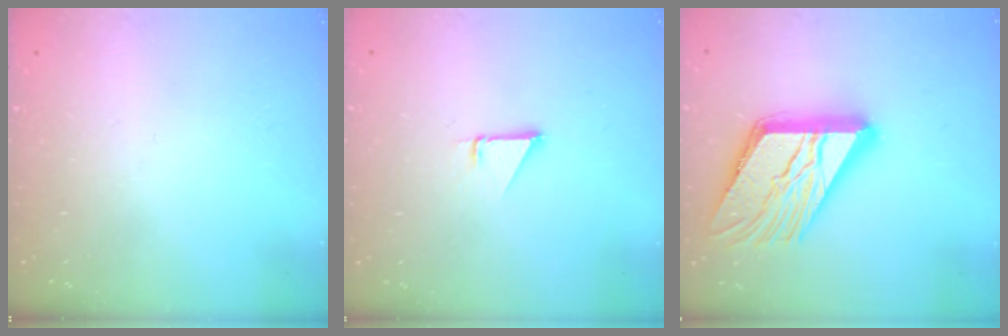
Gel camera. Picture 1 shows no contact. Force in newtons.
{"total": 1.0, "press": 1.0, "slide": 0.1}
{"total": 22.5, "press": 22.3, "slide": 2.7}